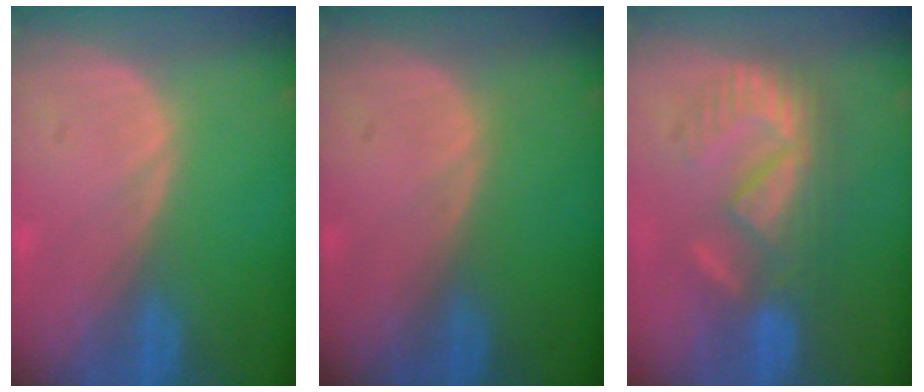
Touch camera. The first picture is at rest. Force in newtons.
{"total": 0.0}
{"total": 8.2, "press": 7.9, "slide": 2.4}